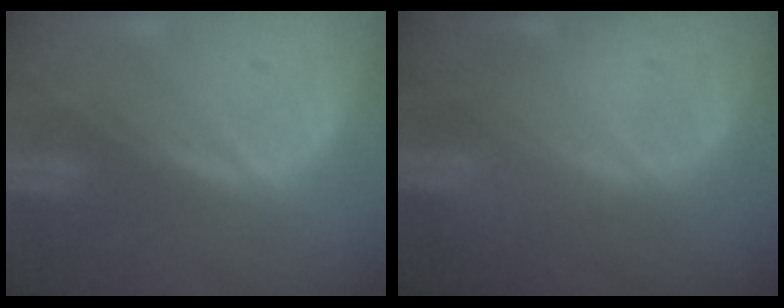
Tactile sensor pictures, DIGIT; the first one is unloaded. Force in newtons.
{"total": 0.0}